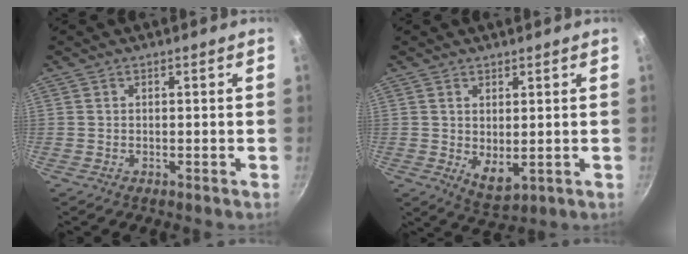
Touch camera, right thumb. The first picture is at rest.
{"total": 5.1, "force": [0.8, 2.6, 4.3], "torque": [-0.065, -0.023, 0.024]}